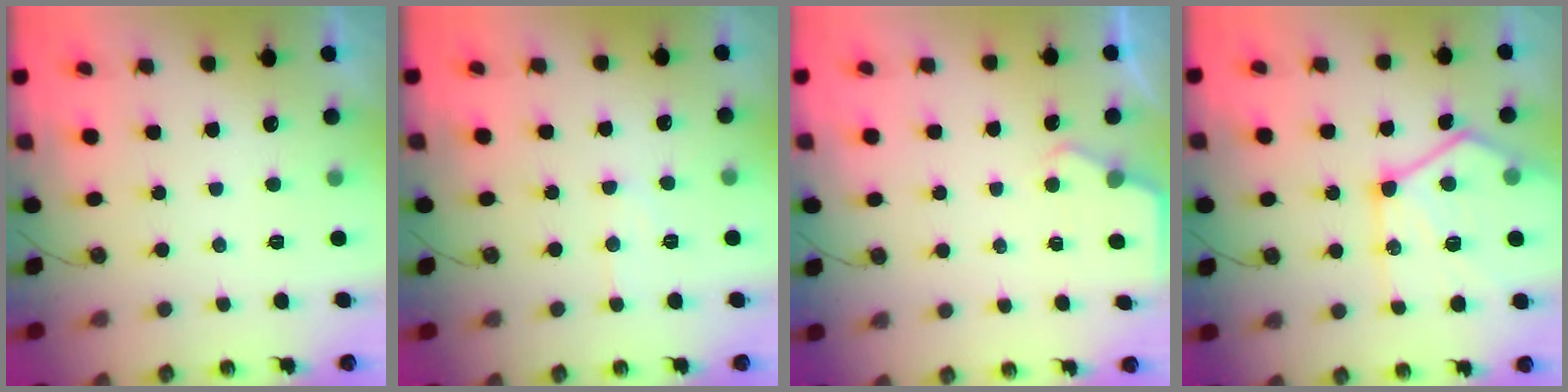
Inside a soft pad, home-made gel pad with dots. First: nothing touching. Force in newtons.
{"total": 5.9, "press": 5.9, "slide": 0.3}
{"total": 3.3, "press": 3.3, "slide": 0.5}
{"total": 18.1, "press": 18.0, "slide": 2.0}